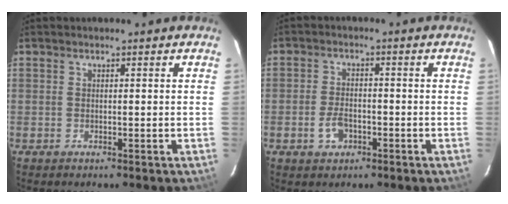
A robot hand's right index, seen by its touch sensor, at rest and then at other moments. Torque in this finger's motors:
{"motor_torque": [-0.08, 0.05, 0.02, 0.01]}